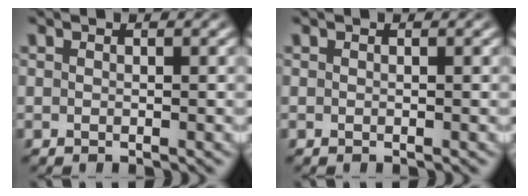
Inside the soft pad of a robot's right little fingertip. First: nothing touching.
{"total": 0.0}